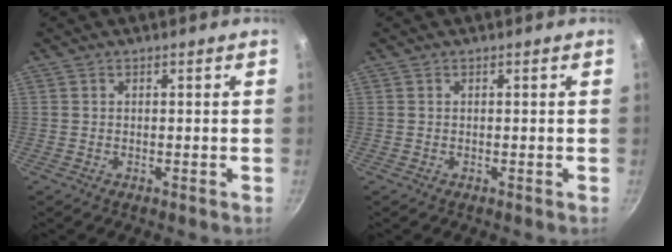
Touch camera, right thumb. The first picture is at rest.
{"total": 0.0}